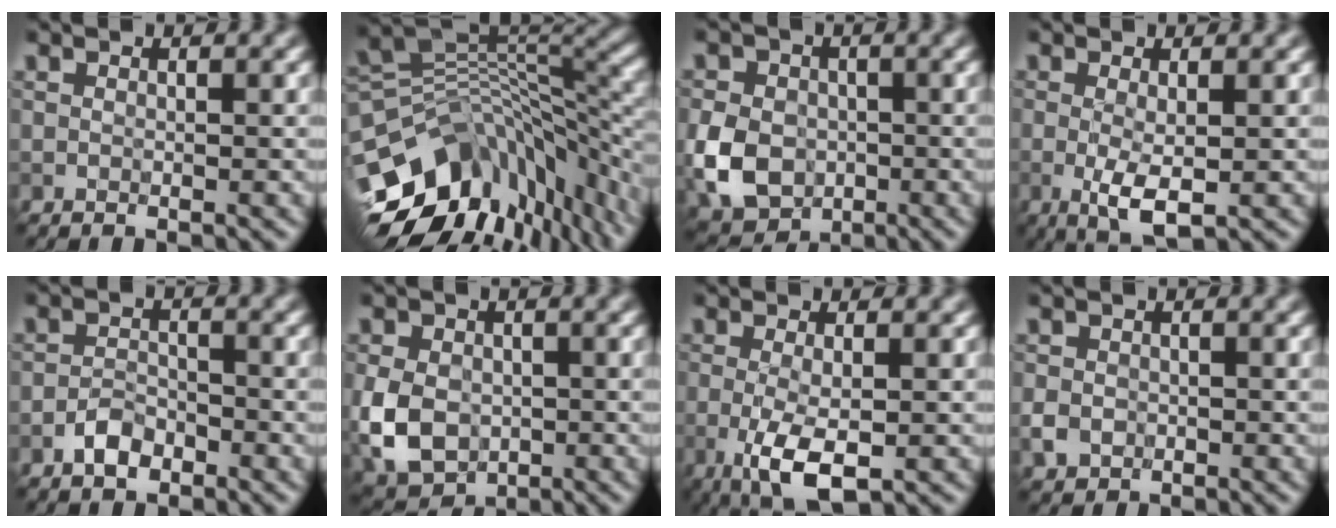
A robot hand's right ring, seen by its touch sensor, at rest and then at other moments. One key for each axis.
{"total": 12.8, "fx": -5.2, "fy": 7.8, "fz": 8.7, "tx": -0.169, "ty": -0.002, "tz": -0.078}
{"total": 6.4, "fx": -1.5, "fy": 5.2, "fz": 3.4, "tx": -0.077, "ty": -0.004, "tz": -0.040}
{"total": 3.0, "fx": -0.4, "fy": 0.8, "fz": 2.9, "tx": -0.059, "ty": -0.011, "tz": -0.007}
{"total": 2.3, "fx": -1.6, "fy": 1.3, "fz": 1.2, "tx": -0.018, "ty": 0.007, "tz": -0.031}
{"total": 7.1, "fx": -1.4, "fy": 5.4, "fz": 4.3, "tx": -0.106, "ty": -0.016, "tz": -0.031}
{"total": 4.4, "fx": -1.1, "fy": 1.5, "fz": 4.0, "tx": -0.086, "ty": -0.012, "tz": -0.021}
{"total": 2.0, "fx": -0.6, "fy": 1.7, "fz": 0.8, "tx": -0.015, "ty": -0.004, "tz": -0.014}